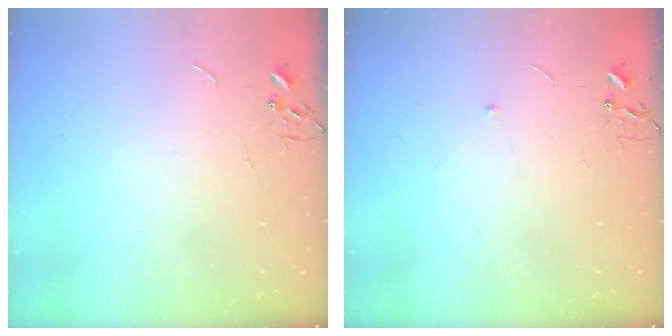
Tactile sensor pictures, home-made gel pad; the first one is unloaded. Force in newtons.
{"total": 3.5, "press": 3.5, "slide": 0.6}